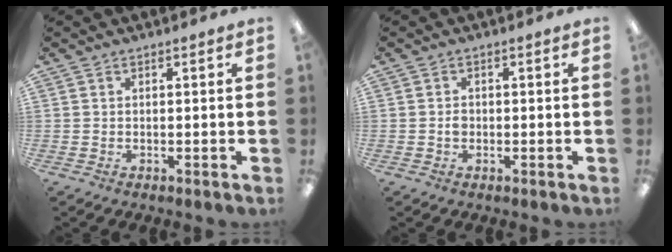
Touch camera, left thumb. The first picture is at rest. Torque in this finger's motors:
{"motor_torque": [-0.15, 0.19, 0.00, 0.01, -0.01]}